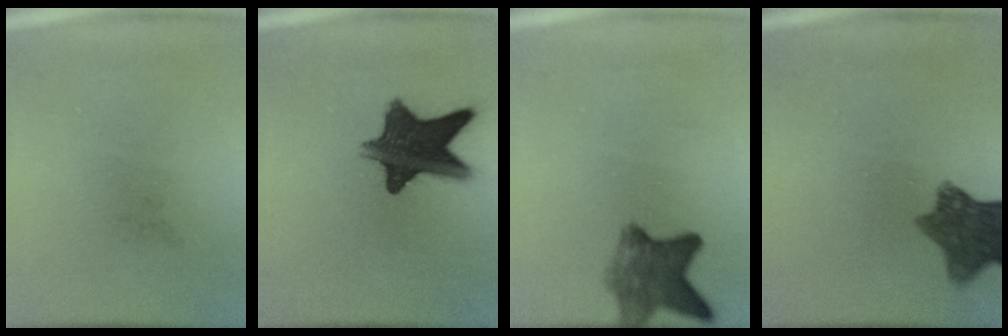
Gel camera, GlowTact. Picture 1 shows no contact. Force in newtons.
{"total": 12.2}
{"total": 6.2}
{"total": 9.1}